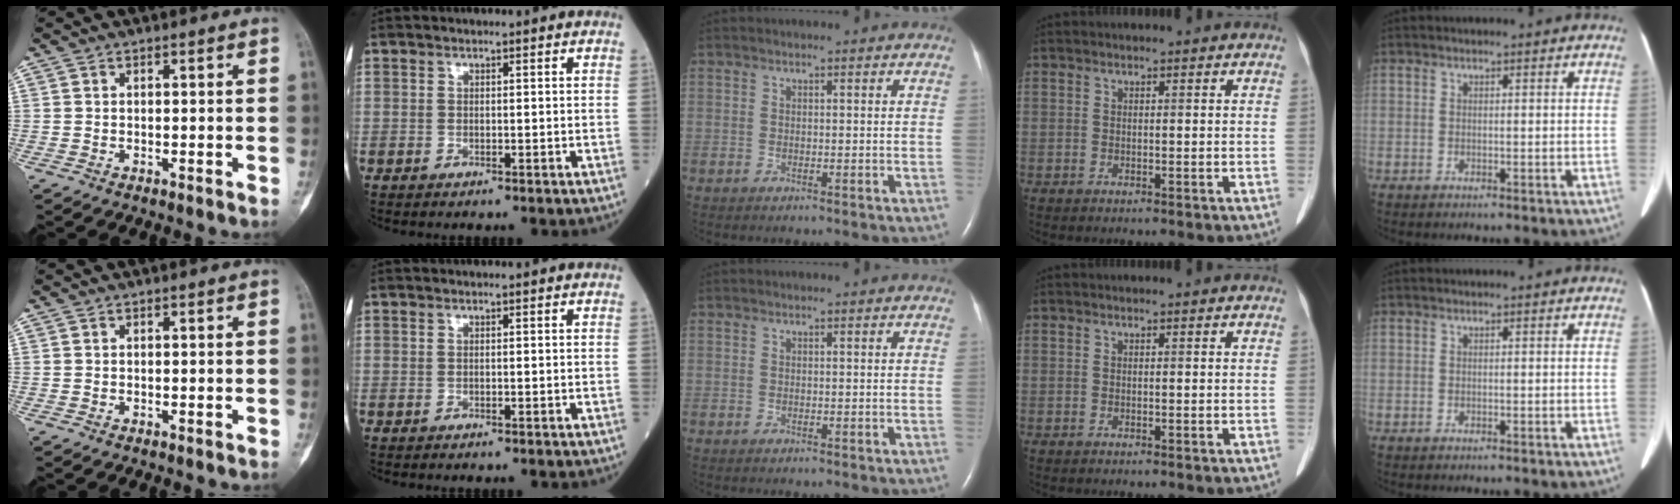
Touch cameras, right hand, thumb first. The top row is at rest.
{}